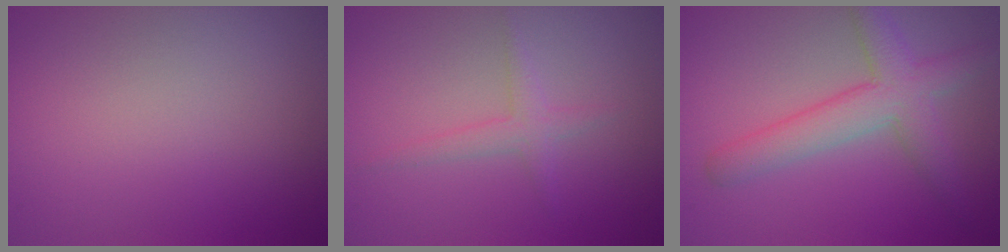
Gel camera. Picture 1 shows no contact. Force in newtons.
{"total": 1.6, "press": 1.6, "slide": 0.1}
{"total": 4.7, "press": 4.7, "slide": 0.2}